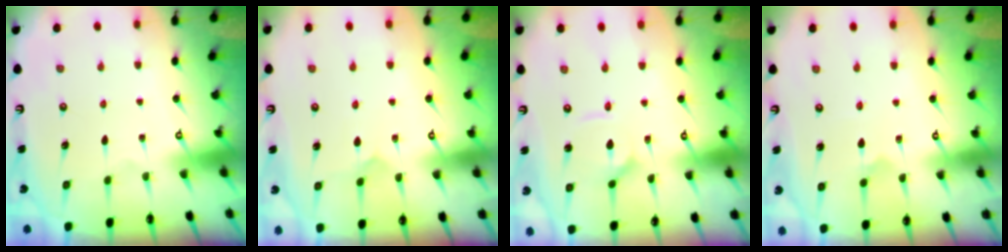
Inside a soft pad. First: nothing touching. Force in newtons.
{"total": 4.0, "press": 4.0, "slide": 0.5}
{"total": 4.0, "press": 4.0, "slide": 0.8}
{"total": 3.3, "press": 3.3, "slide": 0.3}